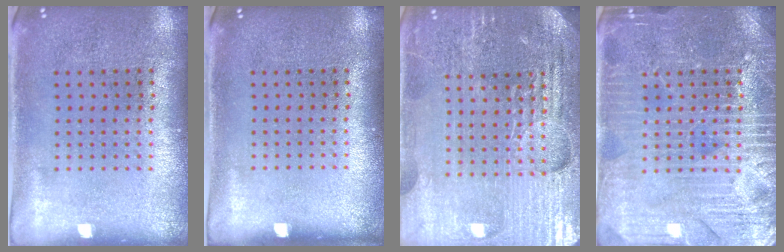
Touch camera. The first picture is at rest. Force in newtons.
{"total": 0.0}
{"total": 4.9, "press": 4.6, "slide": 1.8}
{"total": 4.0, "press": 4.0, "slide": 0.6}